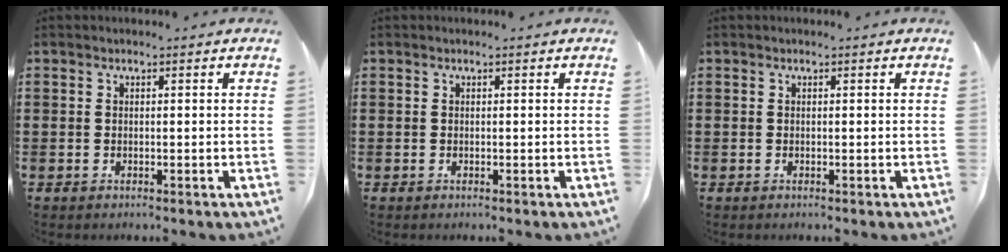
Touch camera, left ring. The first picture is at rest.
{"total": 0.0}
{"total": 0.0}